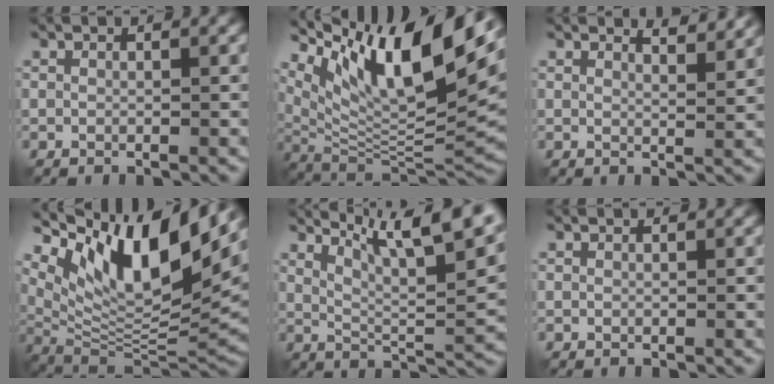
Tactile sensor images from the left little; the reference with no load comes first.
{"total": 13.8, "force": [6.1, 4.7, 11.5], "torque": [-0.211, 0.012, 0.118]}
{"total": 4.1, "force": [3.4, 1.1, 2.0], "torque": [-0.017, 0.012, 0.029]}
{"total": 13.2, "force": [5.7, 5.0, 10.8], "torque": [-0.196, 0.005, 0.112]}
{"total": 10.6, "force": [6.4, 2.9, 7.9], "torque": [-0.120, 0.007, 0.100]}
{"total": 0.0}